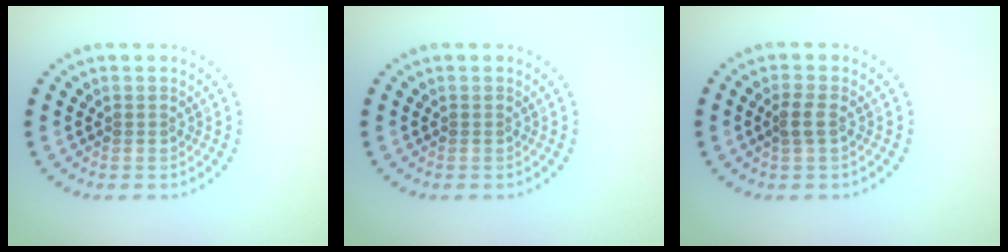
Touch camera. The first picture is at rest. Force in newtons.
{"total": 0.0}
{"total": 1.4, "press": 1.3, "slide": 0.4}